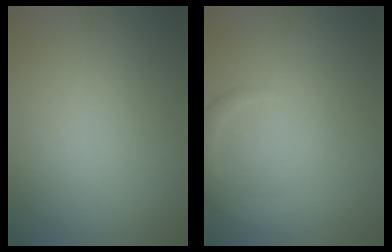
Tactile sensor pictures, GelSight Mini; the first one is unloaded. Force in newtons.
{"total": 2.3, "press": 2.3, "slide": 0.2}